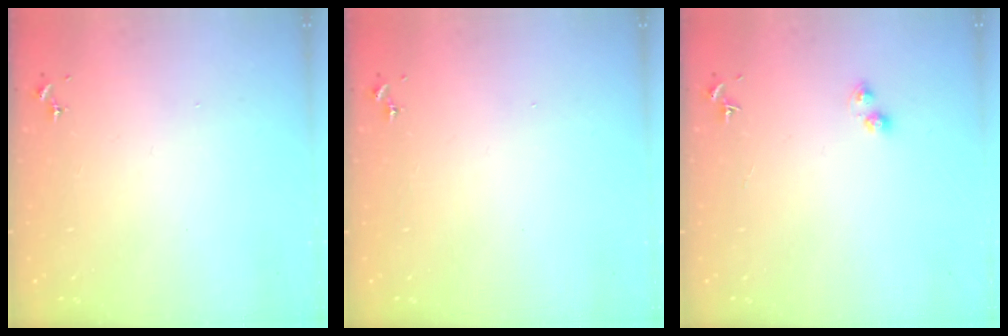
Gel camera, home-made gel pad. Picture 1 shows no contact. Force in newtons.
{"total": 0.0}
{"total": 2.9, "press": 2.9, "slide": 0.5}